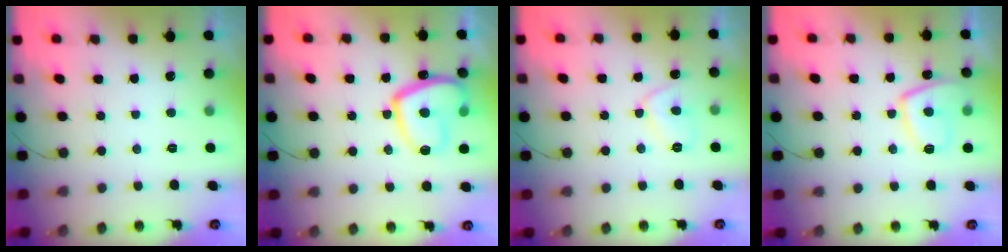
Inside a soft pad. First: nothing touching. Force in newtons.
{"total": 15.1, "press": 15.0, "slide": 1.9}
{"total": 6.8, "press": 6.7, "slide": 0.9}
{"total": 10.4, "press": 10.4, "slide": 1.3}